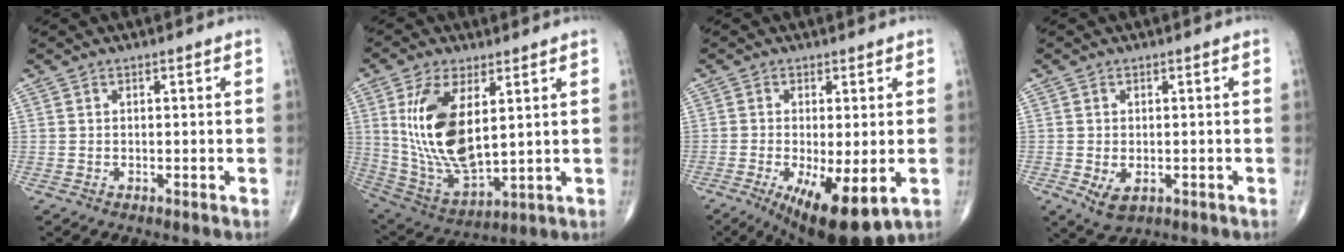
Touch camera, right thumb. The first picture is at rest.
{"total": 16.9, "force": [4.1, 7.9, 14.4], "torque": [-0.275, -0.023, 0.095]}
{"total": 12.6, "force": [-4.3, 4.0, 11.2], "torque": [-0.181, -0.022, -0.055]}
{"total": 4.3, "force": [-1.2, 2.5, 3.3], "torque": [-0.059, -0.005, -0.010]}